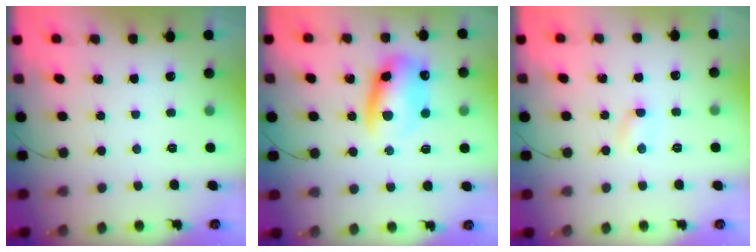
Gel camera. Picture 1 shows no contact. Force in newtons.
{"total": 11.4, "press": 11.1, "slide": 2.4}
{"total": 2.7, "press": 2.6, "slide": 0.8}